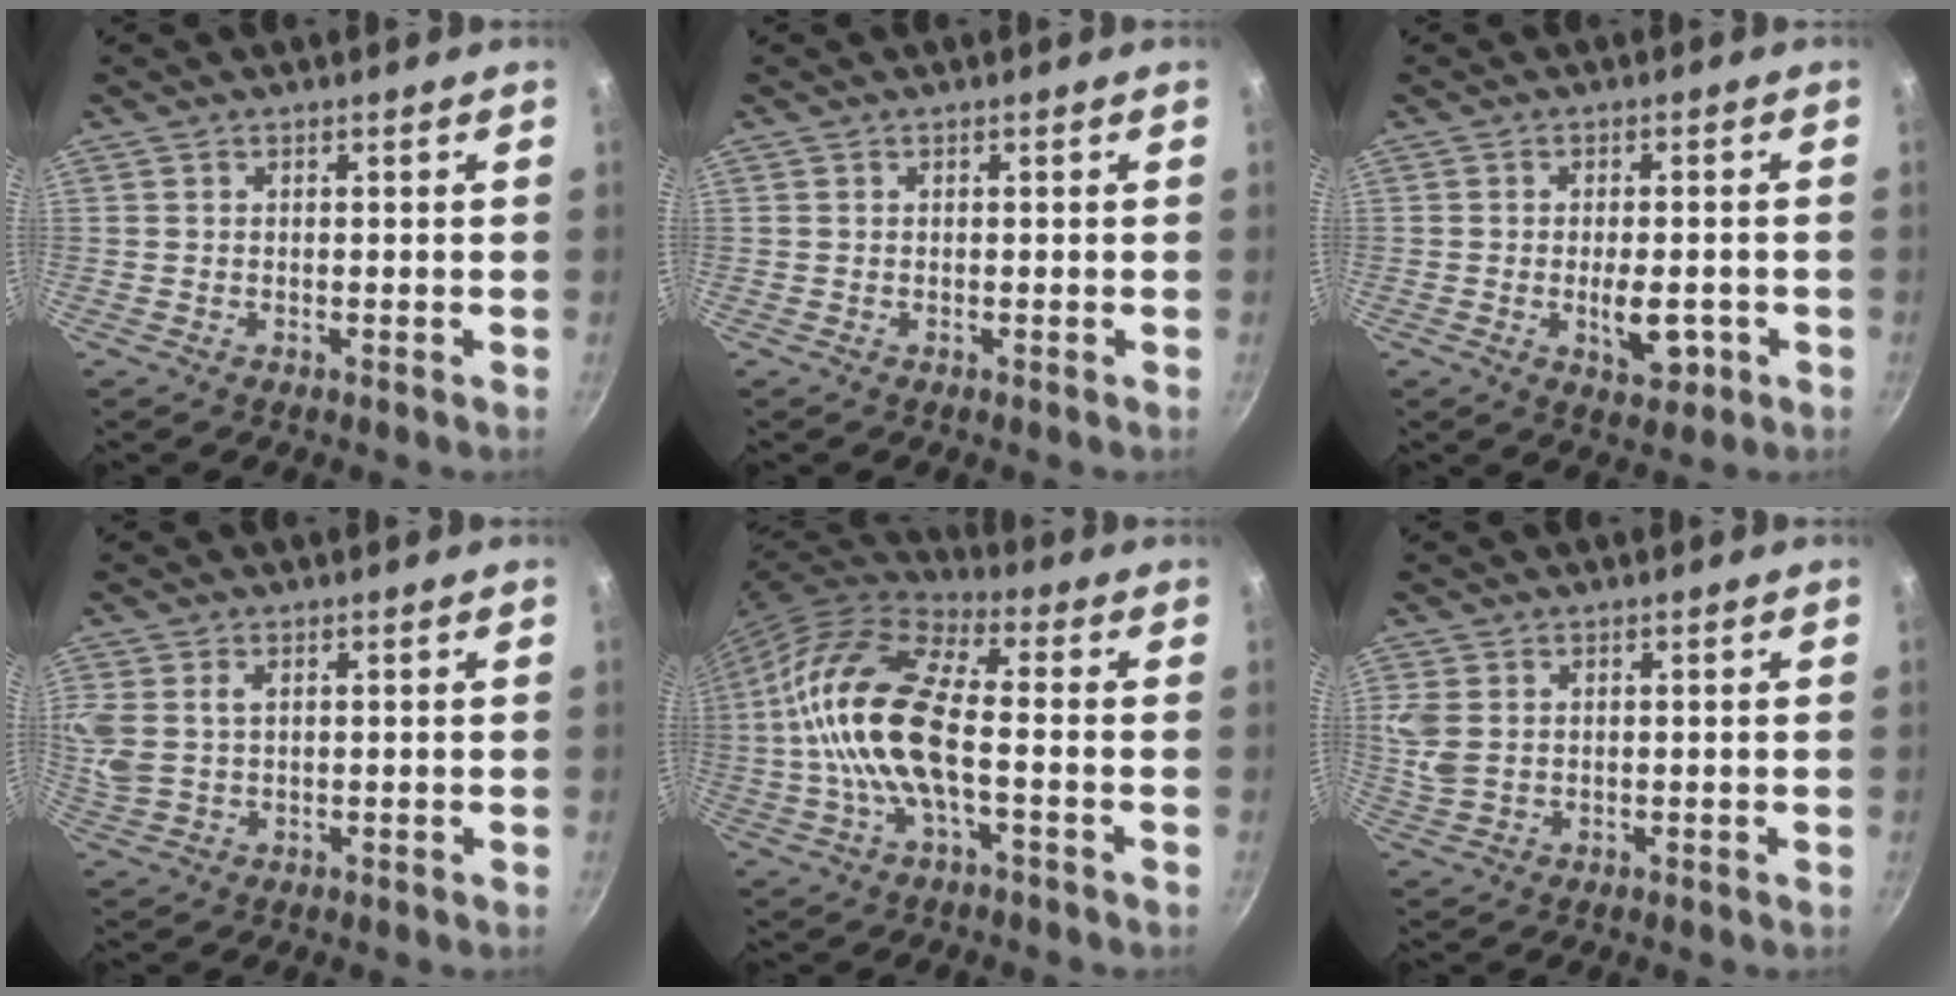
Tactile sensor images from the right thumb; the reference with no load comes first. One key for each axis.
{"total": 0.0}
{"total": 5.8, "fx": -1.6, "fy": 2.8, "fz": 4.8, "tx": -0.065, "ty": 0.002, "tz": -0.017}
{"total": 7.1, "fx": 1.4, "fy": 4.8, "fz": 5.1, "tx": -0.136, "ty": 0.008, "tz": 0.039}
{"total": 18.0, "fx": -1.5, "fy": 7.3, "fz": 16.4, "tx": -0.345, "ty": 0.035, "tz": -0.032}
{"total": 4.6, "fx": 0.8, "fy": 3.2, "fz": 3.2, "tx": -0.083, "ty": 0.001, "tz": 0.021}